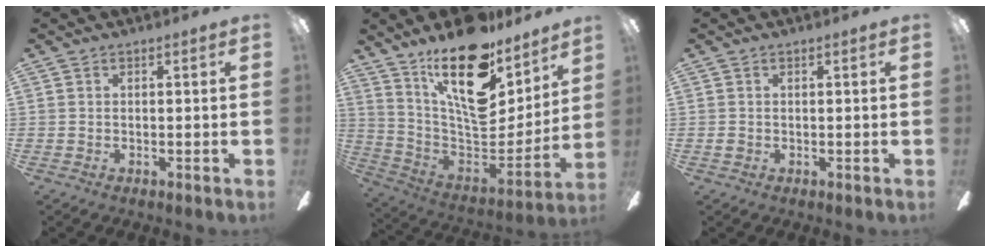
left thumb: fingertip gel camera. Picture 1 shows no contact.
{"total": 22.9, "force": [15.0, 9.3, 14.6], "torque": [-0.244, -0.112, 0.259]}
{"total": 0.7, "force": [-0.2, 0.5, 0.4], "torque": [-0.007, 0.003, -0.005]}